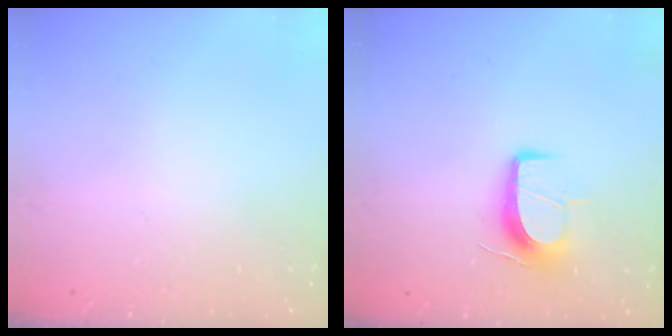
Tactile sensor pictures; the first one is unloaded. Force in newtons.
{"total": 9.8, "press": 9.8, "slide": 0.7}